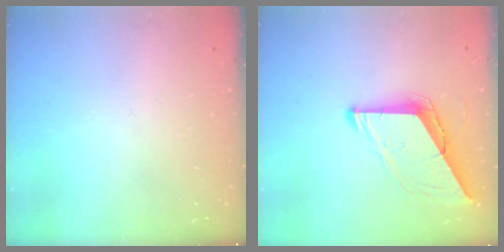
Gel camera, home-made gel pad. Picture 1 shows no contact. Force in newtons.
{"total": 10.0, "press": 9.9, "slide": 1.0}